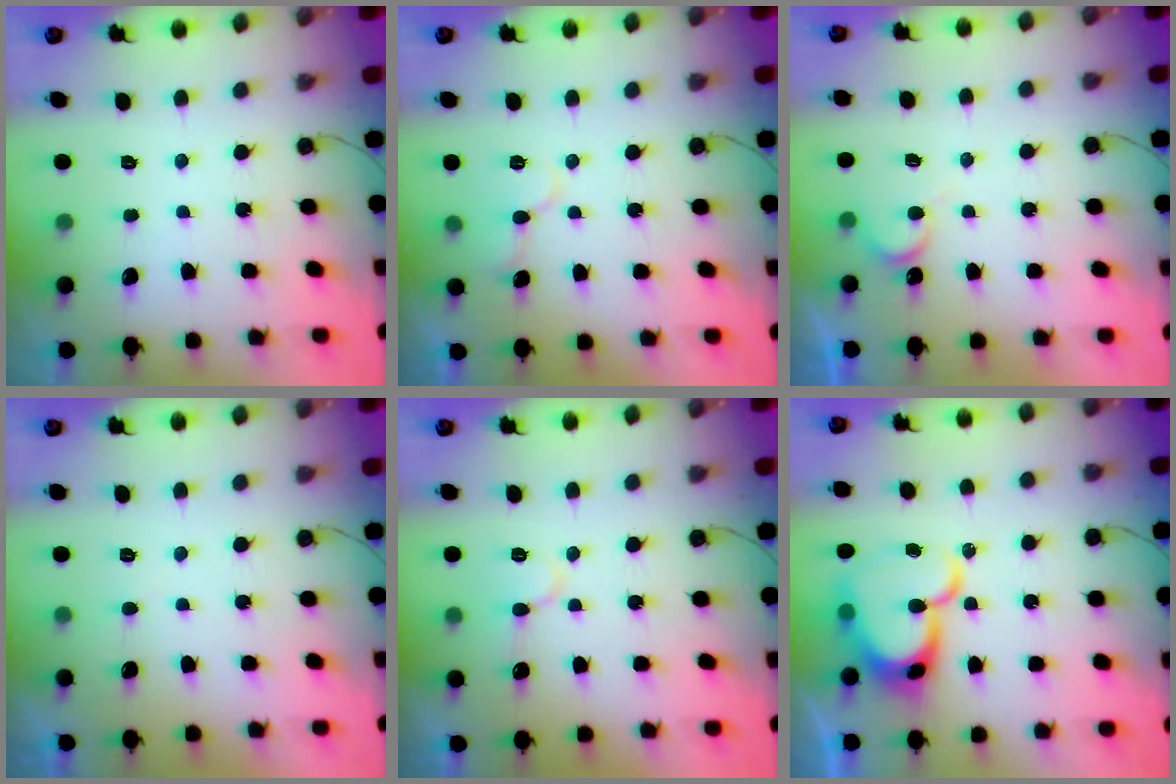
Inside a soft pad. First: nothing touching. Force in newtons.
{"total": 7.0, "press": 7.0, "slide": 0.4}
{"total": 6.5, "press": 6.5, "slide": 0.3}
{"total": 2.3, "press": 2.3, "slide": 0.2}
{"total": 7.8, "press": 7.7, "slide": 1.1}
{"total": 18.9, "press": 18.8, "slide": 1.5}